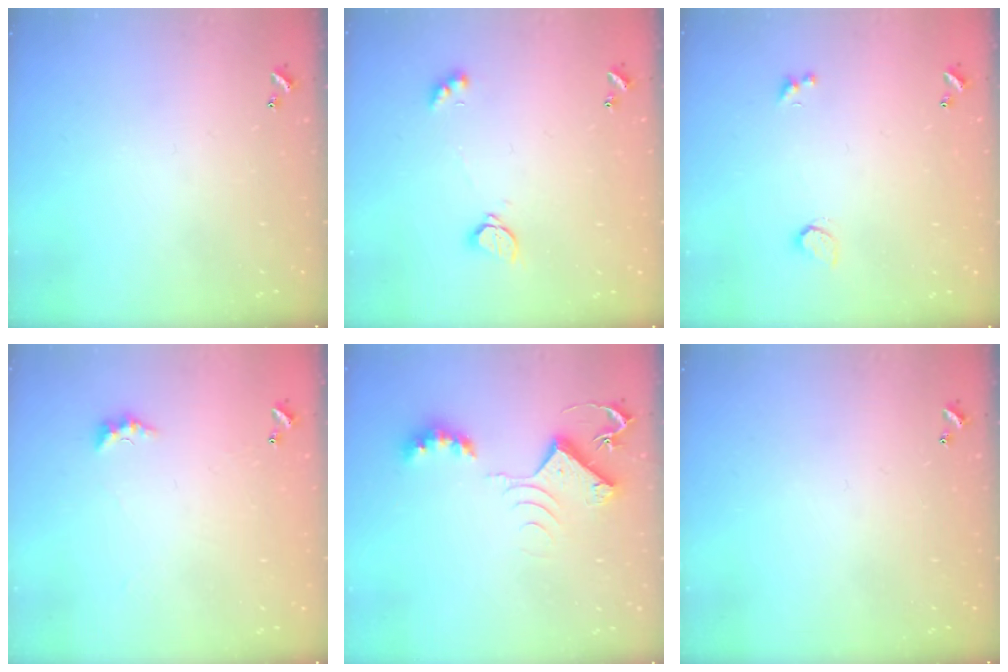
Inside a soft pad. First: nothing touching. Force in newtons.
{"total": 2.2, "press": 2.2, "slide": 0.2}
{"total": 1.0, "press": 0.8, "slide": 0.5}
{"total": 3.1, "press": 3.1, "slide": 0.7}
{"total": 9.3, "press": 9.3, "slide": 0.6}
{"total": 0.0}